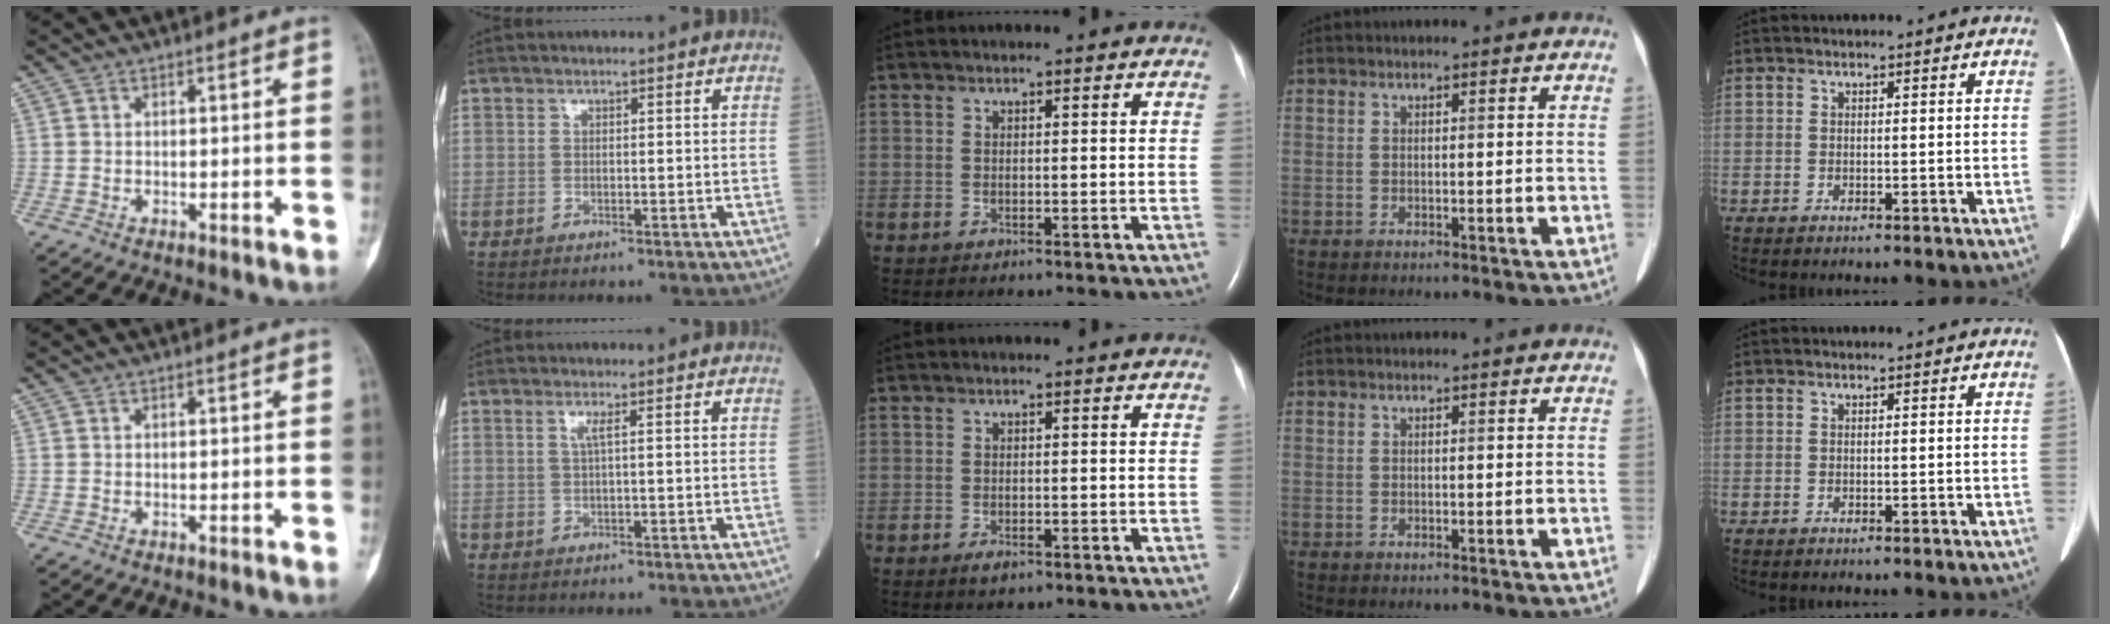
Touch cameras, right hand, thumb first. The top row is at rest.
{"index": {"total": 1.3, "force": [0.4, -0.3, 1.2], "torque": [-0.031, 0.001, 0.006]}, "middle": {"total": 1.5, "force": [-0.9, 0.6, 1.0], "torque": [-0.022, -0.002, -0.012]}}